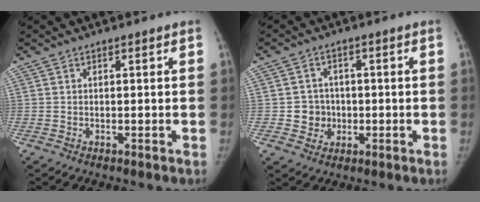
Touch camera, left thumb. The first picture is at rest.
{"total": 4.8, "force": [-0.6, 4.6, 1.0], "torque": [0.016, 0.010, -0.008]}